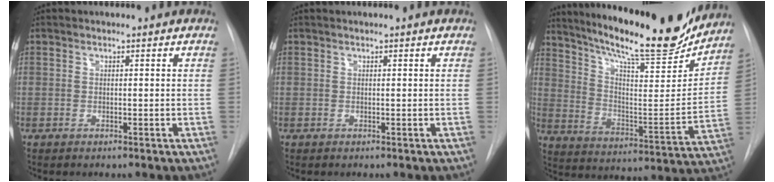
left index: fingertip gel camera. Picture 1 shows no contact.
{"total": 0.0}
{"total": 22.7, "force": [19.7, 3.2, 10.7], "torque": [-0.180, -0.037, 0.289]}